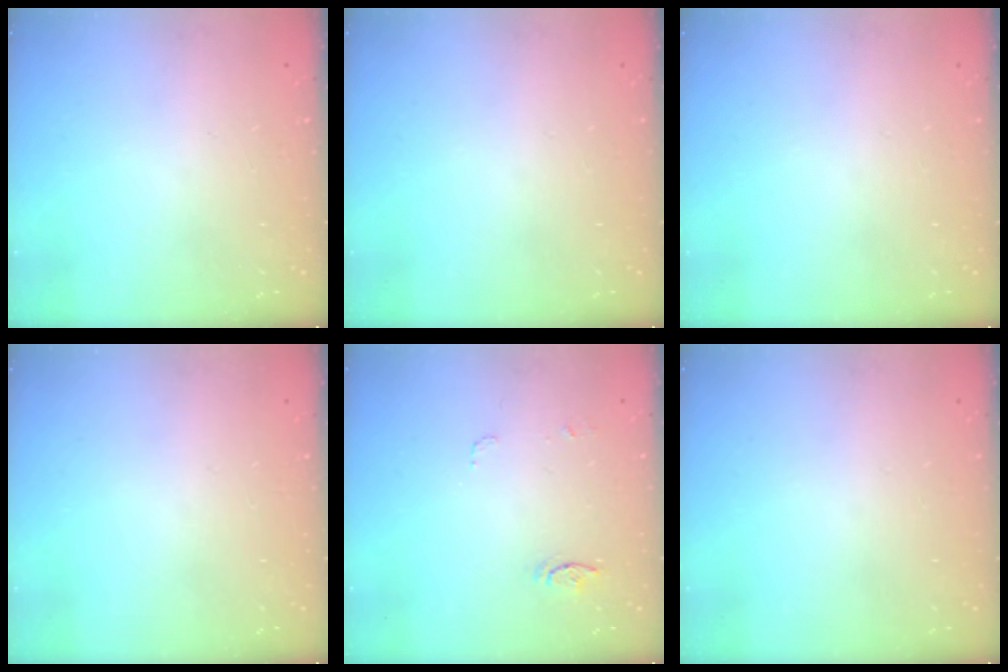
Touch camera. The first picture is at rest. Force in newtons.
{"total": 0.0}
{"total": 0.0}
{"total": 0.0}
{"total": 5.5, "press": 5.4, "slide": 0.4}
{"total": 0.0}